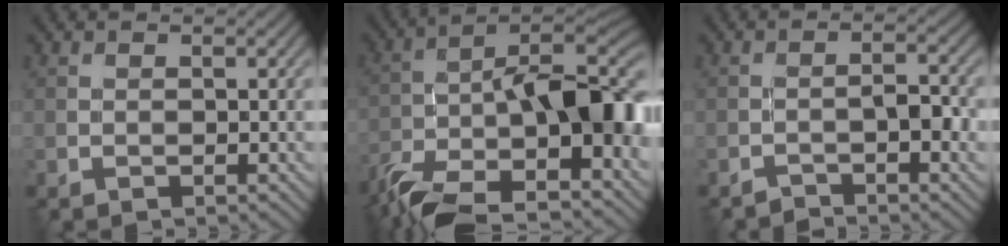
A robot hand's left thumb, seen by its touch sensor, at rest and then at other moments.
{"total": 16.0, "force": [-7.9, 5.4, 12.8], "torque": [-0.218, -0.013, -0.152]}
{"total": 3.2, "force": [-2.1, 0.7, 2.4], "torque": [-0.040, 0.011, -0.043]}